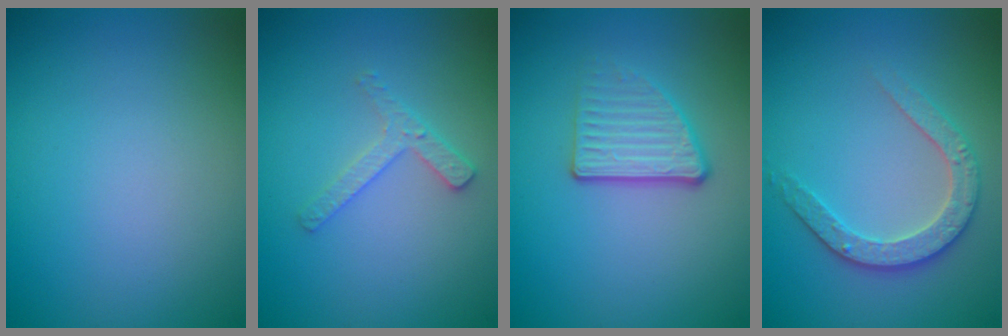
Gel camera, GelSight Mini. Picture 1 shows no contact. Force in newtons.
{"total": 1.9, "press": 1.8, "slide": 0.4}
{"total": 3.0, "press": 2.3, "slide": 1.9}
{"total": 3.1, "press": 2.9, "slide": 1.2}